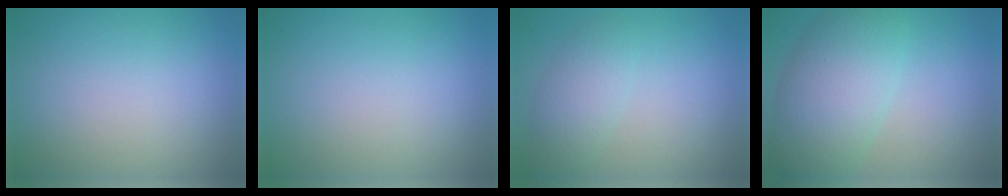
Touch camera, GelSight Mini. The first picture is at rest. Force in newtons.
{"total": 0.0}
{"total": 2.9, "press": 2.9, "slide": 0.2}
{"total": 7.4, "press": 7.4, "slide": 0.3}